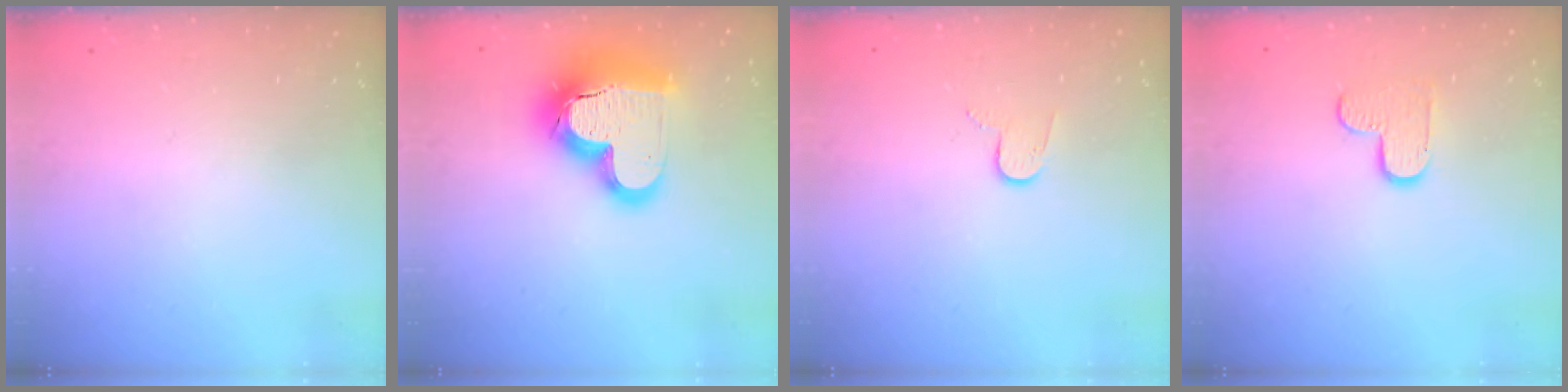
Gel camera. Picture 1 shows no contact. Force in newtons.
{"total": 21.2, "press": 21.1, "slide": 1.7}
{"total": 4.7, "press": 4.7, "slide": 0.4}
{"total": 7.5, "press": 7.5, "slide": 0.4}